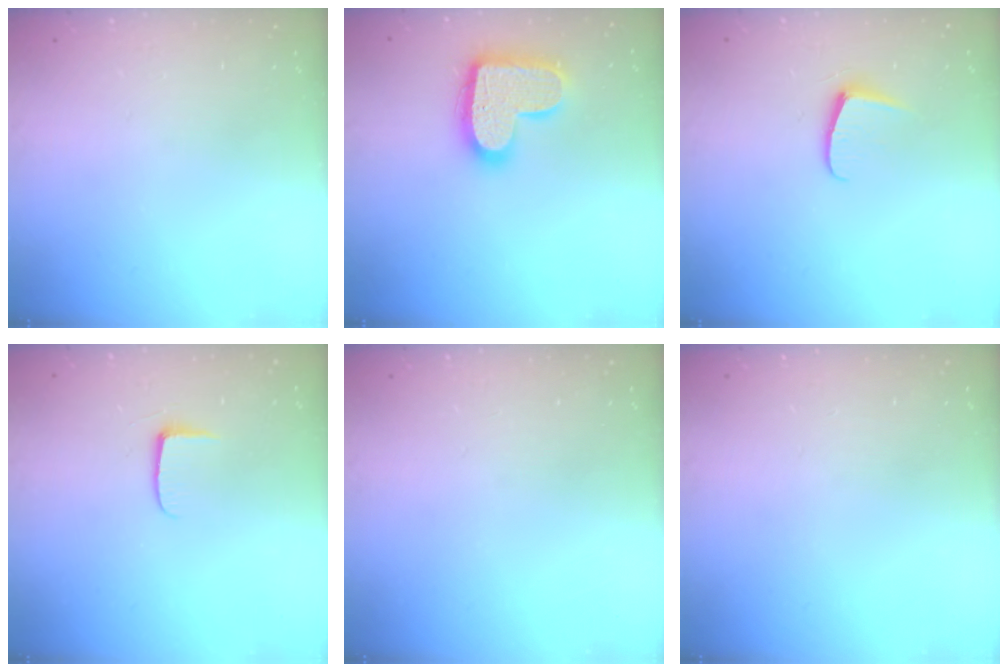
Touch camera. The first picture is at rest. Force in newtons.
{"total": 17.4, "press": 17.4, "slide": 0.9}
{"total": 5.9, "press": 5.9, "slide": 0.6}
{"total": 5.3, "press": 5.2, "slide": 0.7}
{"total": 0.0}
{"total": 0.0}